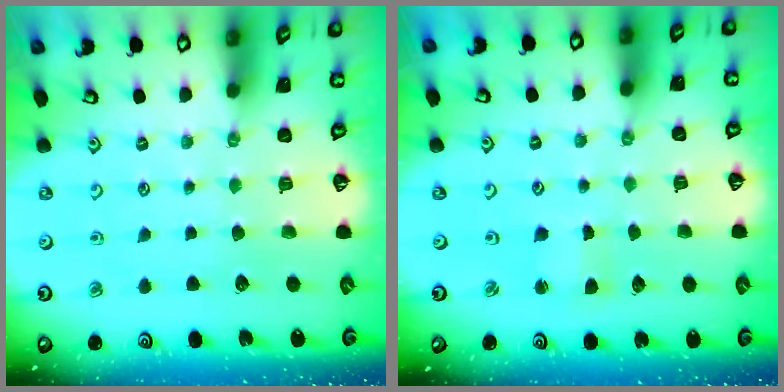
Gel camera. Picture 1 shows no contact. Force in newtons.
{"total": 2.8, "press": 2.8, "slide": 0.2}